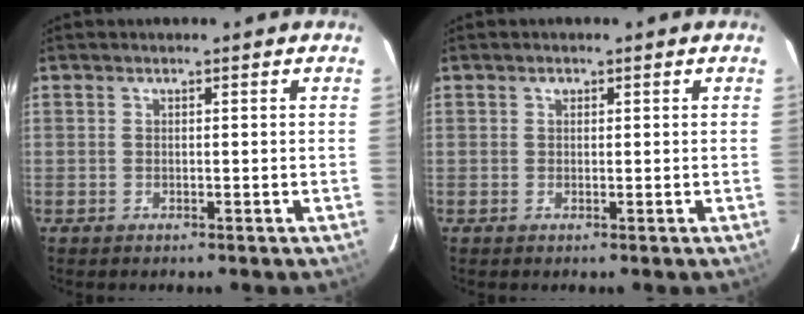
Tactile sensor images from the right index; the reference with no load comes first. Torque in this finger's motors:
{"motor_torque": [0.09, 0.01, 0.04, 0.01]}